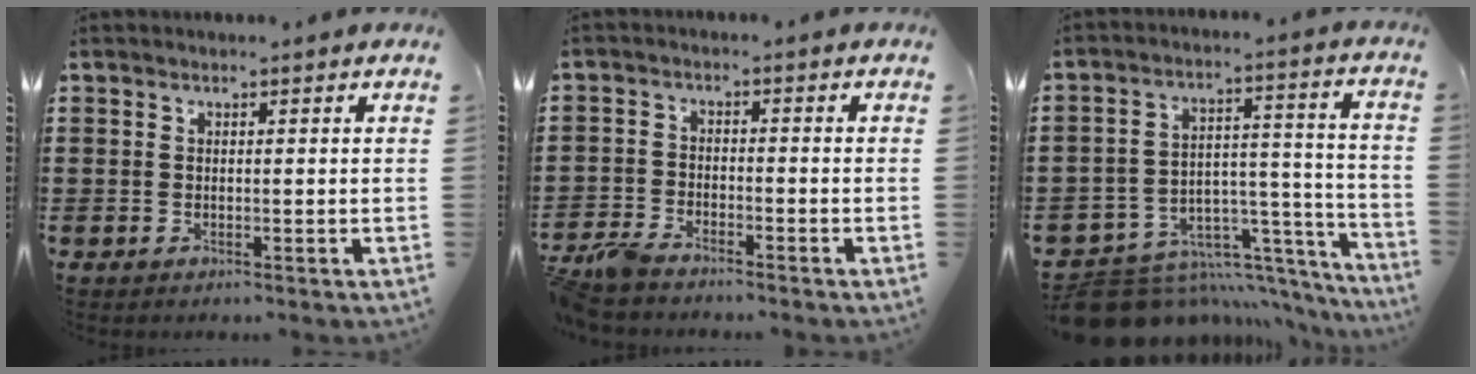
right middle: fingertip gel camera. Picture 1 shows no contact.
{"total": 3.9, "force": [-3.7, 0.6, 0.9], "torque": [-0.039, -0.004, -0.082]}
{"total": 8.8, "force": [-7.9, 3.6, 1.5], "torque": [-0.023, 0.014, -0.140]}